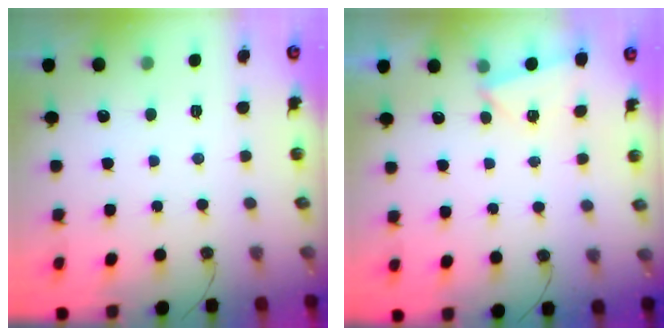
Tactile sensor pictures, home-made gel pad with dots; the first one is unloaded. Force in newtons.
{"total": 2.4, "press": 2.1, "slide": 1.1}